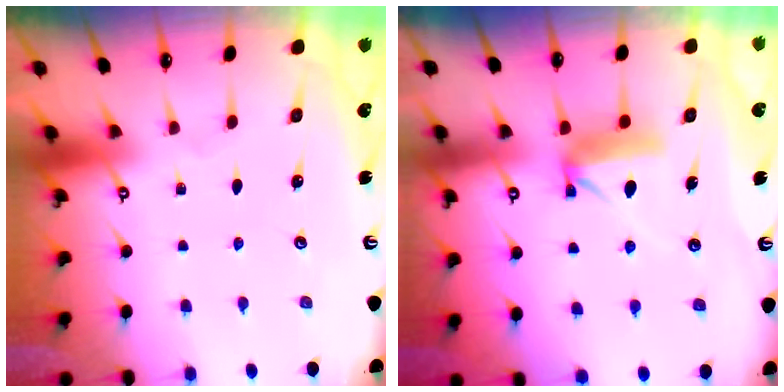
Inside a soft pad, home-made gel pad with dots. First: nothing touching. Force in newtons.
{"total": 8.4, "press": 8.4, "slide": 0.1}